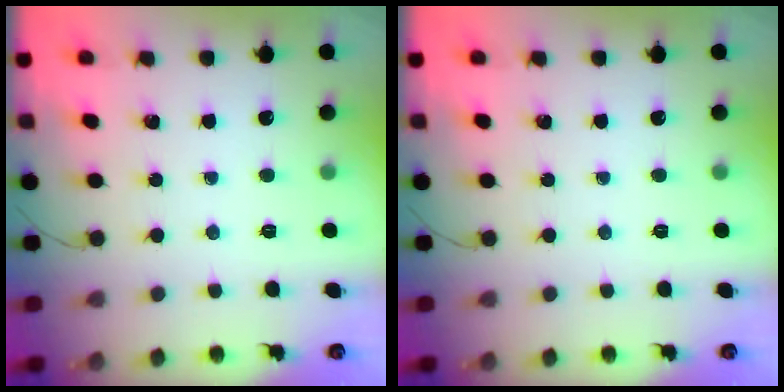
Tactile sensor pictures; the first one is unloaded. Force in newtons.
{"total": 0.0}